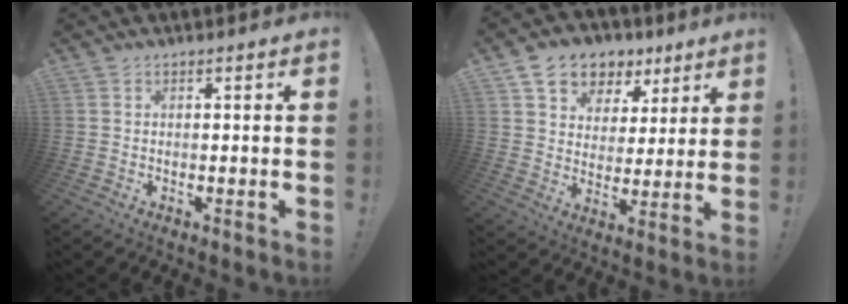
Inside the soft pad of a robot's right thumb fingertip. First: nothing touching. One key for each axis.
{"total": 10.1, "fx": 5.8, "fy": 7.7, "fz": 3.0, "tx": -0.053, "ty": -0.033, "tz": 0.115}